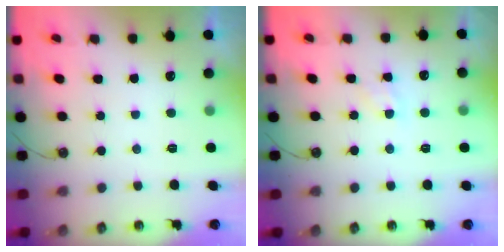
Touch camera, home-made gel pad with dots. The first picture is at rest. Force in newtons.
{"total": 6.0, "press": 5.9, "slide": 0.5}